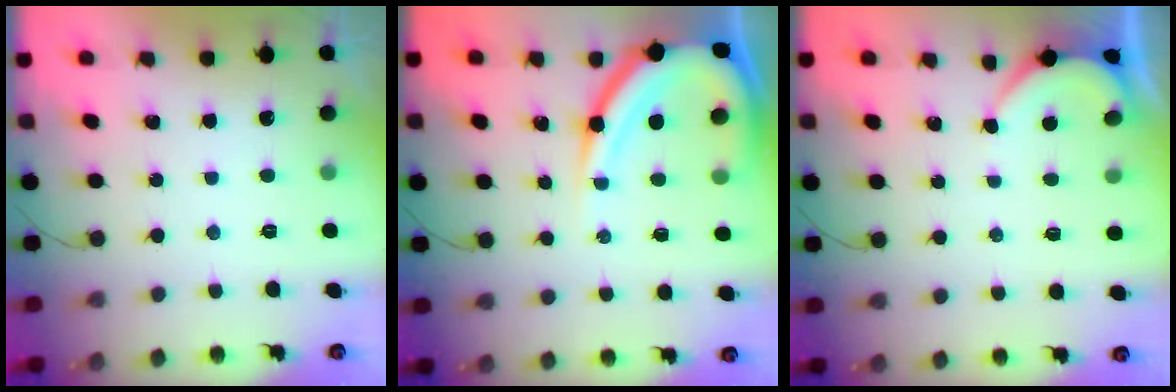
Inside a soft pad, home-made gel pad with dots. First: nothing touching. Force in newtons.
{"total": 16.0, "press": 16.0, "slide": 1.5}
{"total": 1.7, "press": 1.6, "slide": 0.4}